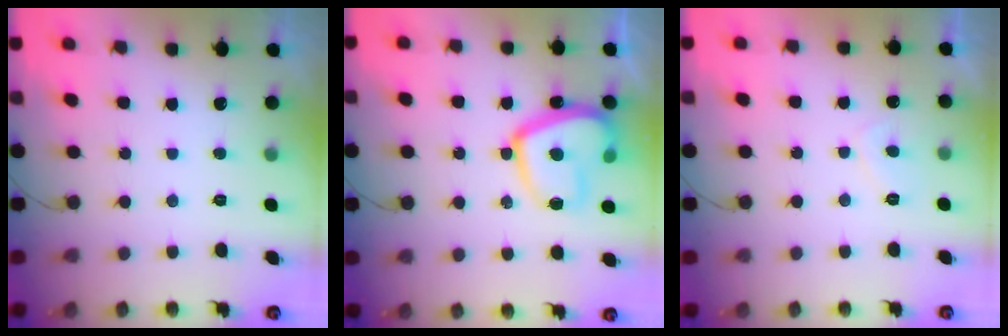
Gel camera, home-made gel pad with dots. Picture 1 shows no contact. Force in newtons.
{"total": 16.0, "press": 15.9, "slide": 1.4}
{"total": 2.9, "press": 2.8, "slide": 0.8}